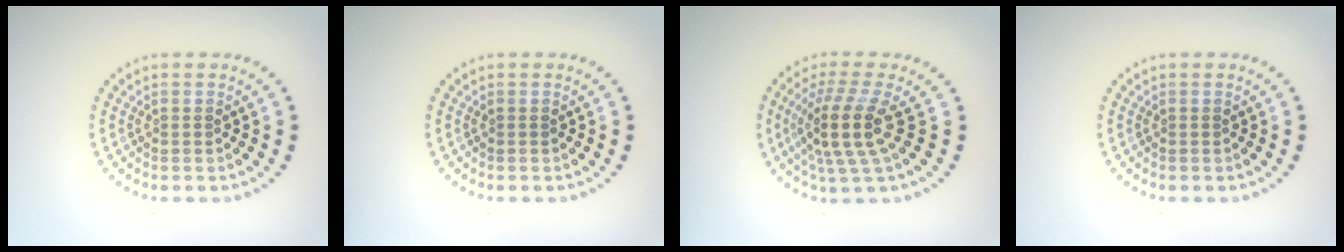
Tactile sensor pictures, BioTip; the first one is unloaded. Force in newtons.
{"total": 0.0}
{"total": 4.7, "press": 3.6, "slide": 3.0}
{"total": 0.0}